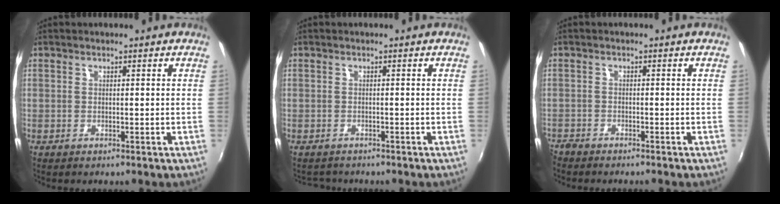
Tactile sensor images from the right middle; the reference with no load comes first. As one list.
[{"total": 2.1, "force": [-1.9, 0.8, 0.2], "torque": [-0.006, -0.008, -0.029]}, {"total": 2.8, "force": [-2.7, 0.6, 0.5], "torque": [-0.024, -0.014, -0.056]}]